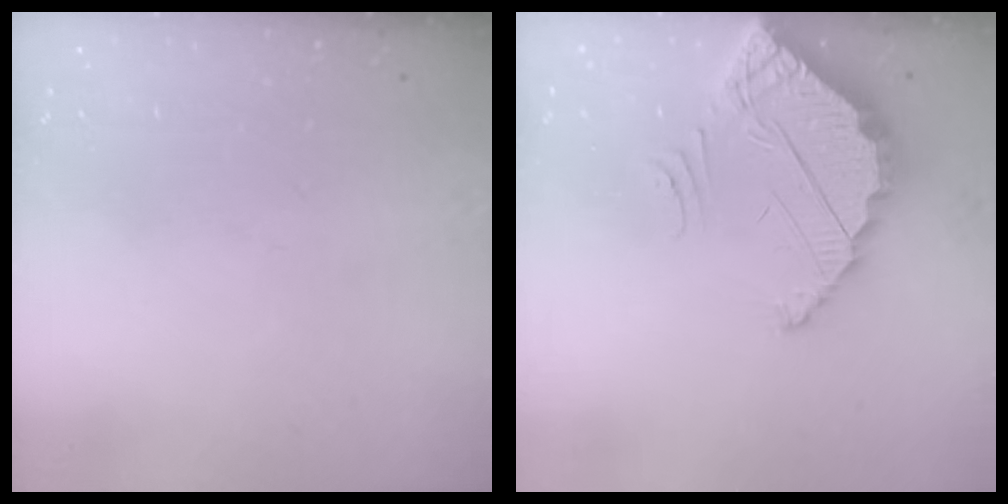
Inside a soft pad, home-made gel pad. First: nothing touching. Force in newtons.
{"total": 3.8, "press": 3.8, "slide": 0.2}